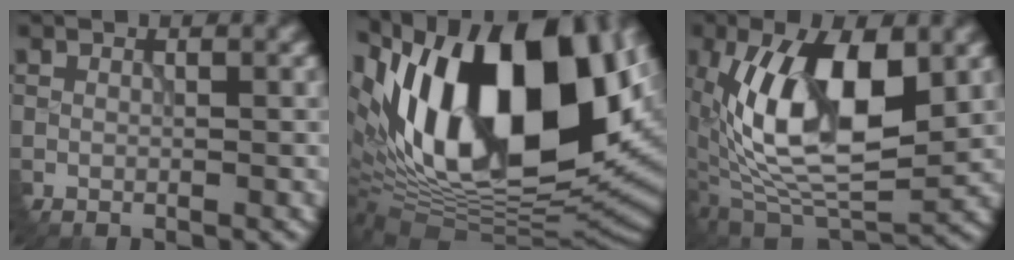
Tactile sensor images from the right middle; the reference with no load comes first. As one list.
[{"total": 19.1, "force": [4.1, 9.8, 15.9], "torque": [-0.263, 0.023, 0.063]}, {"total": 12.7, "force": [0.8, 6.3, 11.0], "torque": [-0.186, 0.000, 0.009]}]